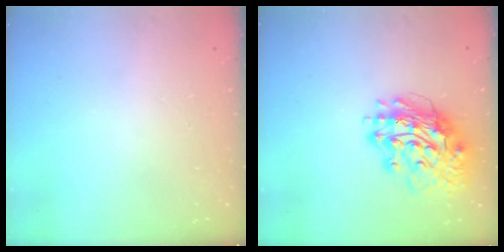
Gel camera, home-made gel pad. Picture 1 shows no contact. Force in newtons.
{"total": 16.2, "press": 16.1, "slide": 2.1}